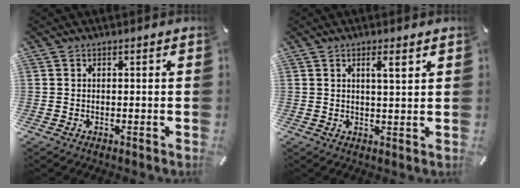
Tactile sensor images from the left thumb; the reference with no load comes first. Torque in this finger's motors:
{"motor_torque": [-0.17, -0.15, 0.16, 0.08, 0.05]}